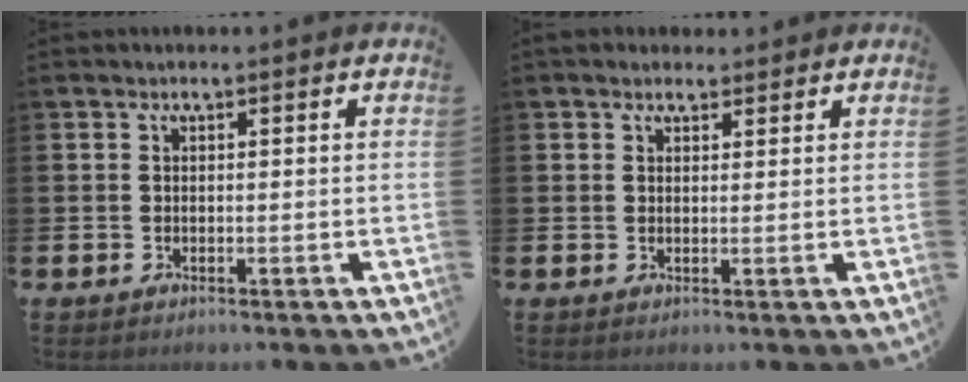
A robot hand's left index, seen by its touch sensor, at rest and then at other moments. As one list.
[{"total": 2.2, "force": [2.0, 0.9, 0.1], "torque": [0.013, -0.007, 0.034]}]